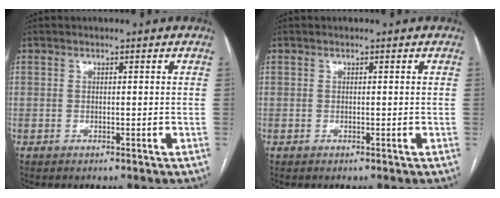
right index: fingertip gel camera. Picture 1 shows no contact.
{"total": 0.0}